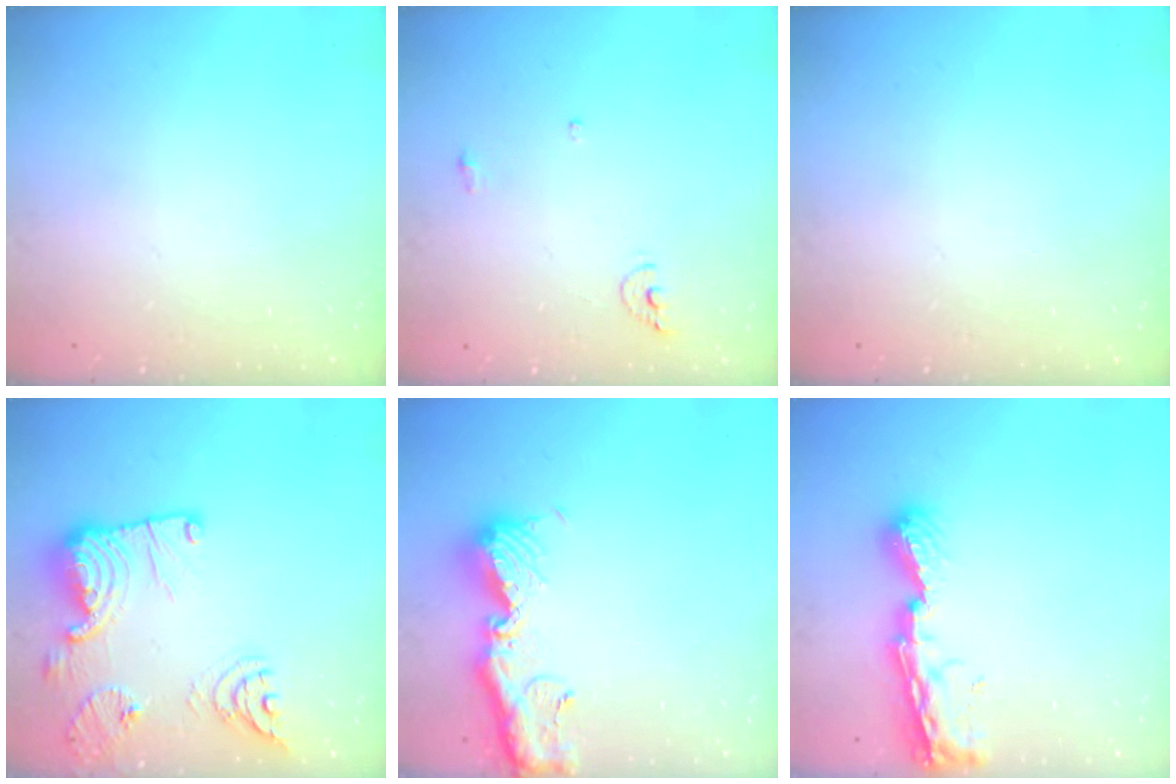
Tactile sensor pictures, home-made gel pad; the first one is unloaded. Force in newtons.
{"total": 6.3, "press": 6.3, "slide": 0.3}
{"total": 0.0}
{"total": 19.2, "press": 19.2, "slide": 1.1}
{"total": 14.1, "press": 14.0, "slide": 1.5}
{"total": 9.3, "press": 9.3, "slide": 1.0}